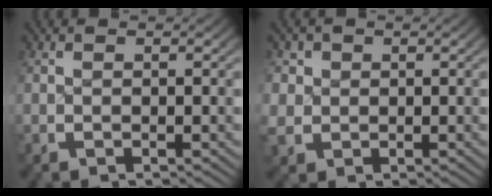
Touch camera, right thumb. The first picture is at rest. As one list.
[{"total": 2.4, "force": [-0.3, 2.4, 0.4], "torque": [-0.022, -0.021, 0.006]}]